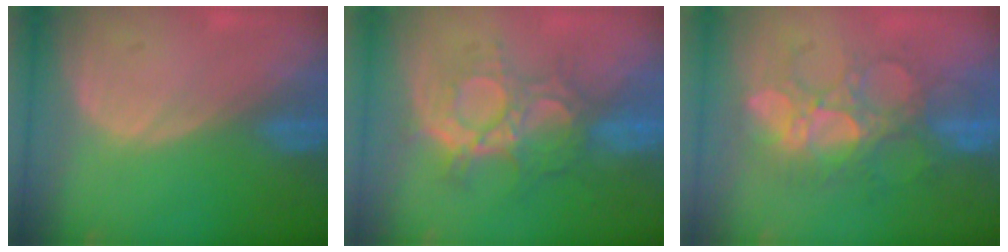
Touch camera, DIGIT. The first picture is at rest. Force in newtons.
{"total": 8.7, "press": 8.5, "slide": 1.9}
{"total": 8.7, "press": 8.6, "slide": 1.5}